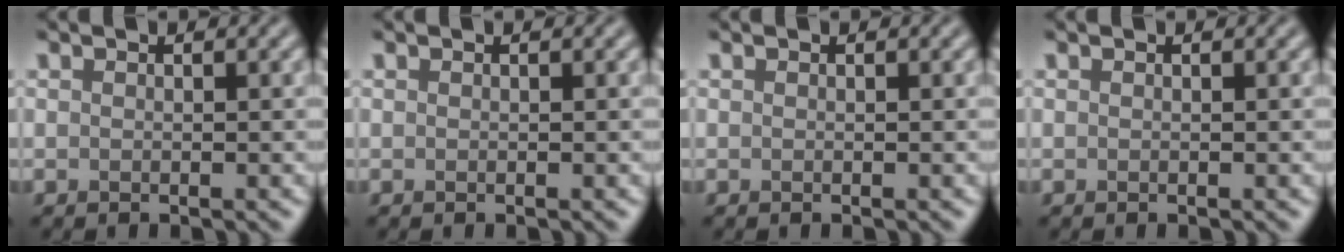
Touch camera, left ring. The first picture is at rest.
{"total": 0.0}
{"total": 0.0}
{"total": 0.0}